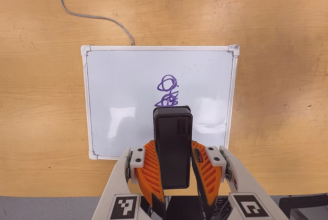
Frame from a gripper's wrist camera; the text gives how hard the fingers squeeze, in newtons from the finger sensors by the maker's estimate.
{"total": 7.4, "left": 6.3, "right": 8.5}